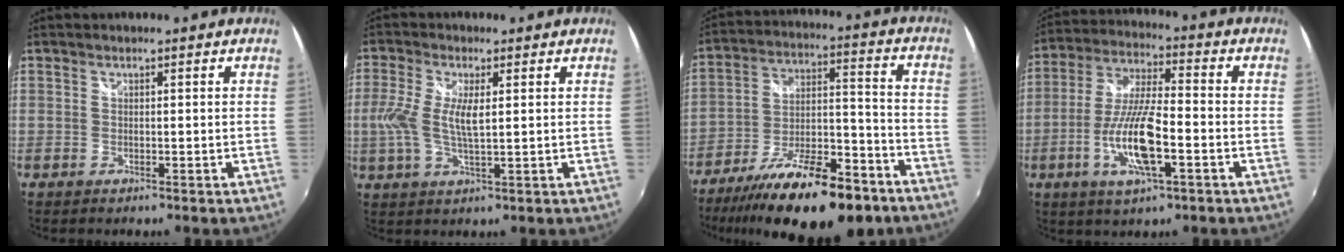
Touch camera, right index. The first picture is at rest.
{"total": 7.6, "force": [0.3, 2.2, 7.3], "torque": [-0.157, -0.003, 0.003]}
{"total": 24.4, "force": [-17.4, 8.1, 15.1], "torque": [-0.268, -0.020, -0.260]}
{"total": 13.6, "force": [-4.6, 3.5, 12.3], "torque": [-0.256, -0.007, -0.087]}